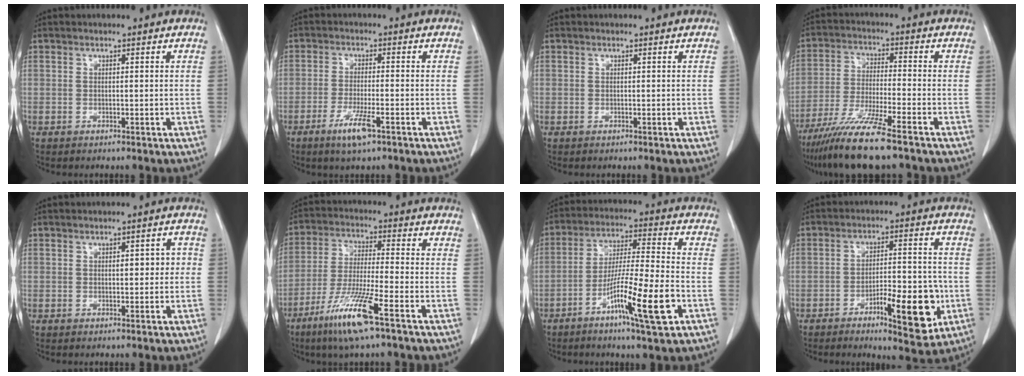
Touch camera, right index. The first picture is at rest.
{"total": 5.4, "force": [-3.1, 0.5, 4.4], "torque": [-0.088, -0.009, -0.055]}
{"total": 0.0}
{"total": 11.4, "force": [-8.5, -0.3, 7.6], "torque": [-0.147, -0.035, -0.154]}
{"total": 2.8, "force": [0.1, 1.3, 2.5], "torque": [-0.031, 0.012, 0.002]}
{"total": 11.3, "force": [-6.6, -0.1, 9.2], "torque": [-0.188, -0.031, -0.127]}
{"total": 13.1, "force": [-5.6, 0.2, 11.9], "torque": [-0.212, -0.010, -0.098]}
{"total": 11.3, "force": [-4.3, 3.1, 10.0], "torque": [-0.144, 0.007, -0.058]}